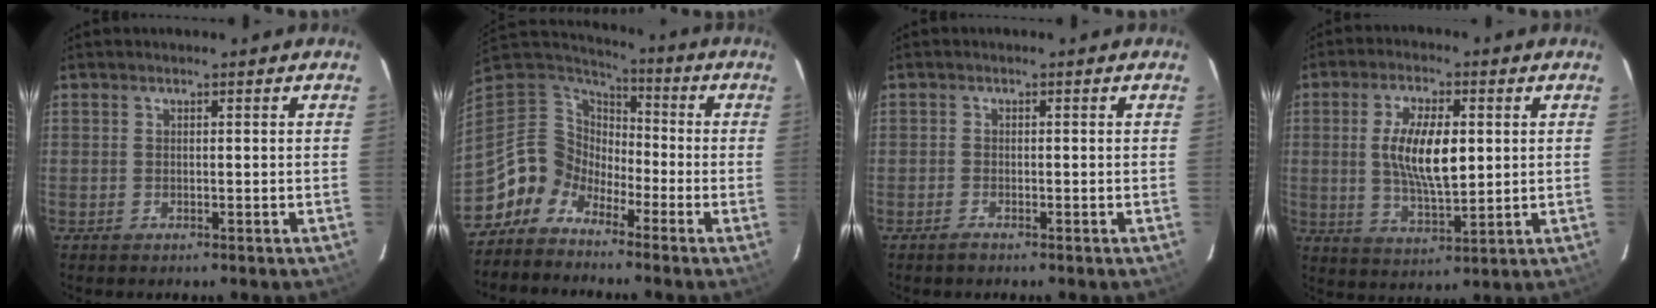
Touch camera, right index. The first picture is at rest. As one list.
[{"total": 9.1, "force": [-6.2, 6.6, 0.7], "torque": [-0.032, 0.040, -0.143]}, {"total": 1.2, "force": [-1.0, 0.4, 0.5], "torque": [-0.011, -0.003, -0.021]}, {"total": 10.7, "force": [1.4, 4.2, 9.8], "torque": [-0.184, 0.000, 0.029]}]